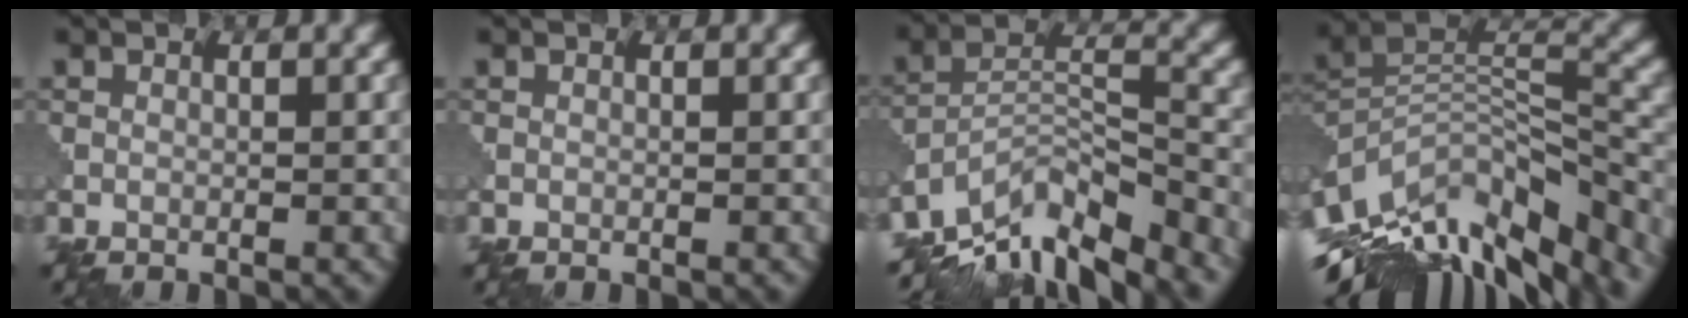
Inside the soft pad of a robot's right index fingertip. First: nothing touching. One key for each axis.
{"total": 0.0}
{"total": 10.1, "fx": -8.6, "fy": 2.7, "fz": 4.5, "tx": -0.077, "ty": 0.003, "tz": -0.156}
{"total": 12.8, "fx": -8.5, "fy": 5.3, "fz": 8.0, "tx": -0.167, "ty": 0.027, "tz": -0.151}